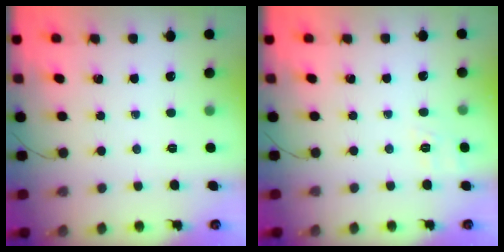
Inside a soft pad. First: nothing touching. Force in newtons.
{"total": 8.2, "press": 7.8, "slide": 2.3}